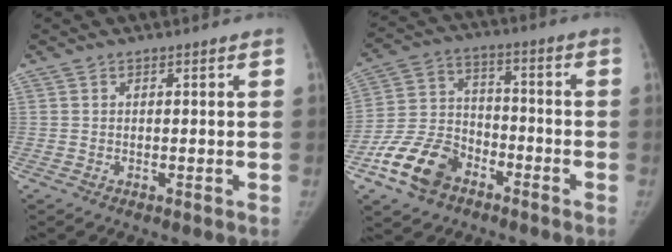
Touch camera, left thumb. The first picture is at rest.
{"total": 12.9, "force": [-7.6, 8.6, 6.1], "torque": [-0.103, 0.047, -0.144]}